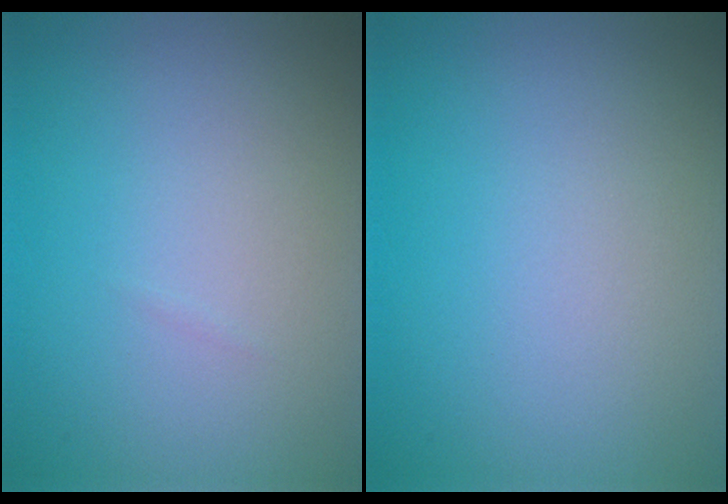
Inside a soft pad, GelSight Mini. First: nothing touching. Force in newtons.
{"total": 0.0}